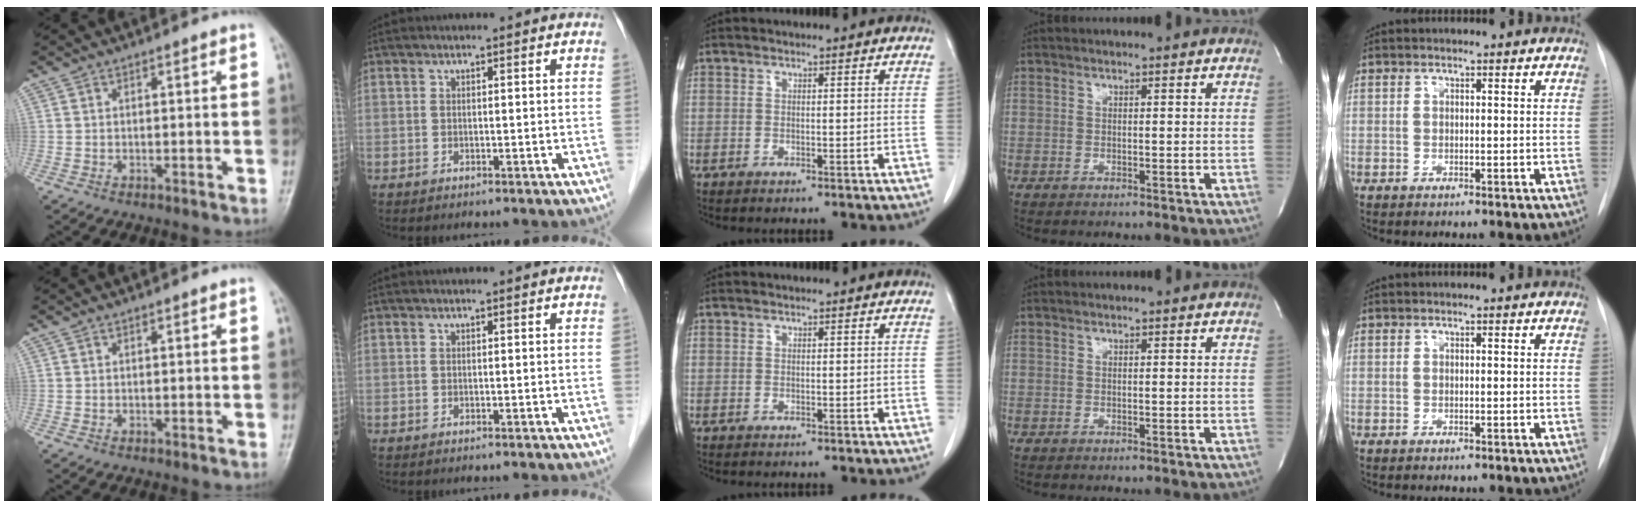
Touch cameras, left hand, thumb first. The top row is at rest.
{}